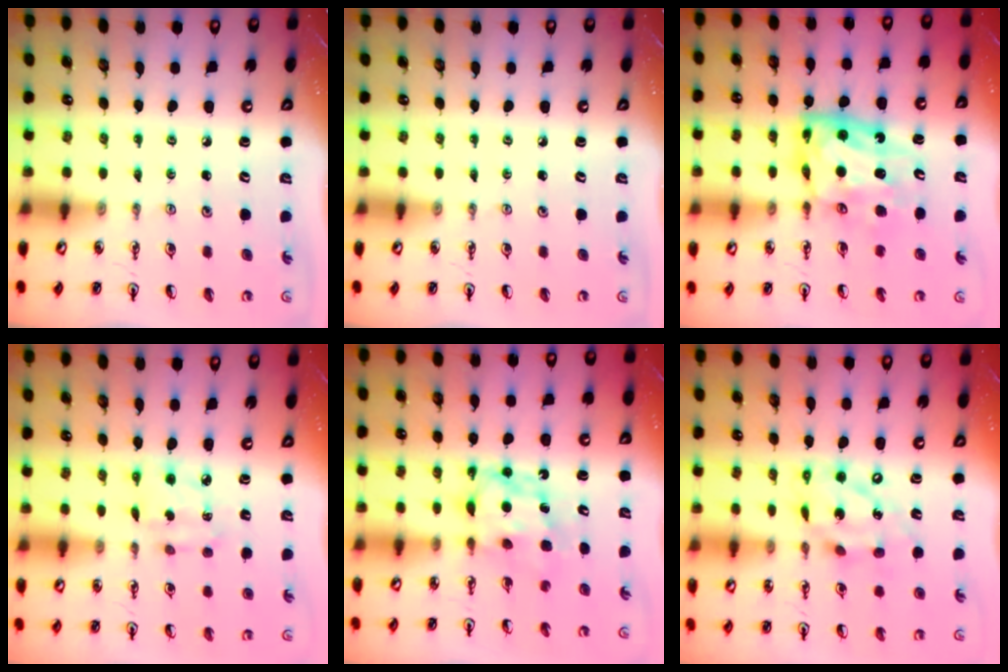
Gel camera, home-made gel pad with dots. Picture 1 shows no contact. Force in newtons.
{"total": 0.0}
{"total": 11.0, "press": 11.0, "slide": 1.1}
{"total": 4.3, "press": 4.3, "slide": 0.1}
{"total": 6.2, "press": 6.2, "slide": 0.4}
{"total": 15.4, "press": 15.3, "slide": 1.8}